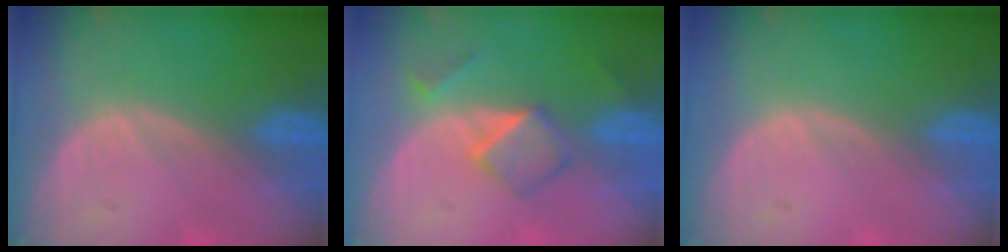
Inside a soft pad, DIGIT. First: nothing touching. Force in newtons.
{"total": 5.2, "press": 4.5, "slide": 2.6}
{"total": 0.0}